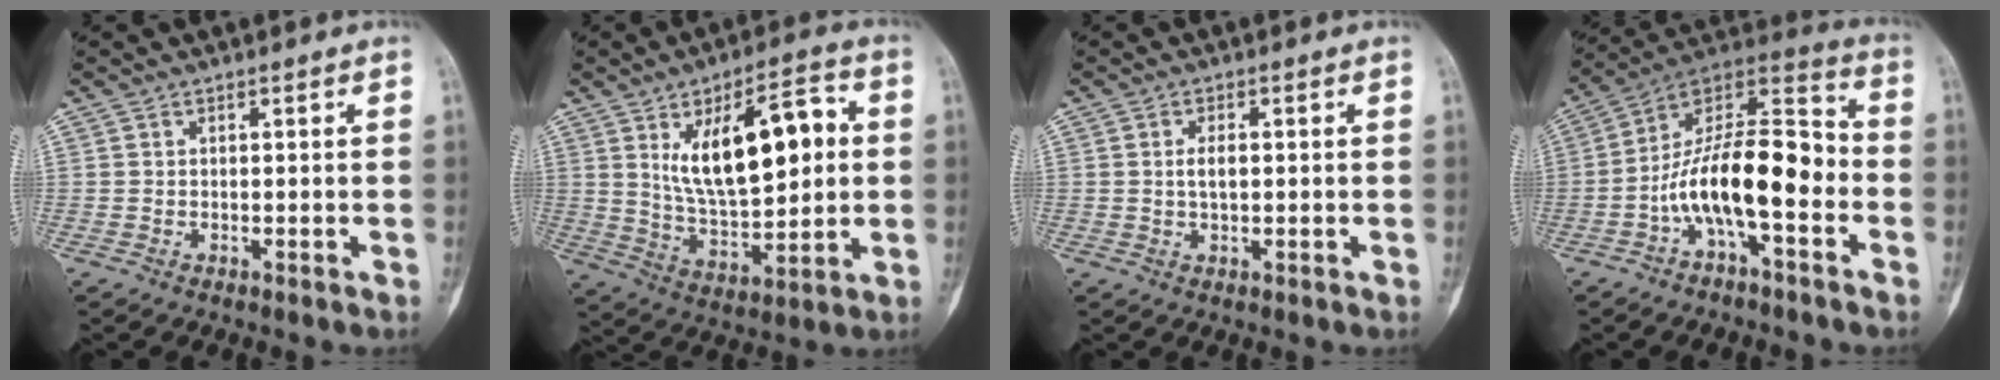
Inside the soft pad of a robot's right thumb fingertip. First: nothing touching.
{"total": 18.4, "force": [4.1, 8.4, 15.9], "torque": [-0.229, 0.000, 0.076]}
{"total": 2.5, "force": [0.2, 1.2, 2.2], "torque": [-0.039, -0.002, 0.003]}
{"total": 17.5, "force": [-4.6, 6.9, 15.4], "torque": [-0.257, 0.072, -0.086]}